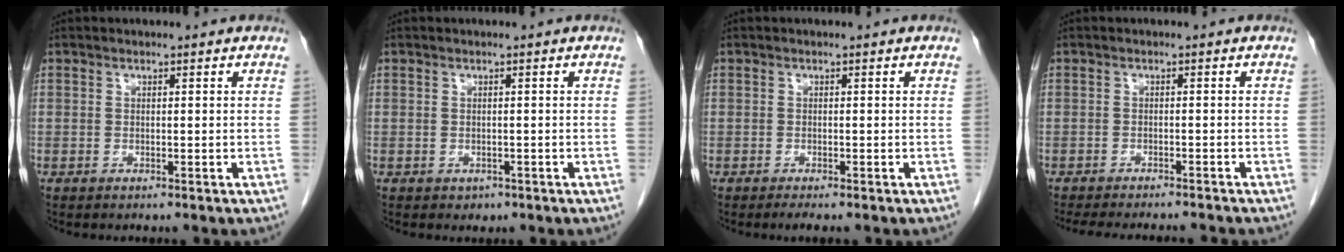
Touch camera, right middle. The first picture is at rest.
{"total": 1.0, "force": [-0.5, 0.8, 0.3], "torque": [-0.005, 0.002, -0.003]}
{"total": 1.3, "force": [-1.0, 0.2, 0.7], "torque": [-0.014, -0.004, -0.016]}
{"total": 10.9, "force": [-10.0, 1.0, 4.2], "torque": [-0.053, -0.009, -0.128]}